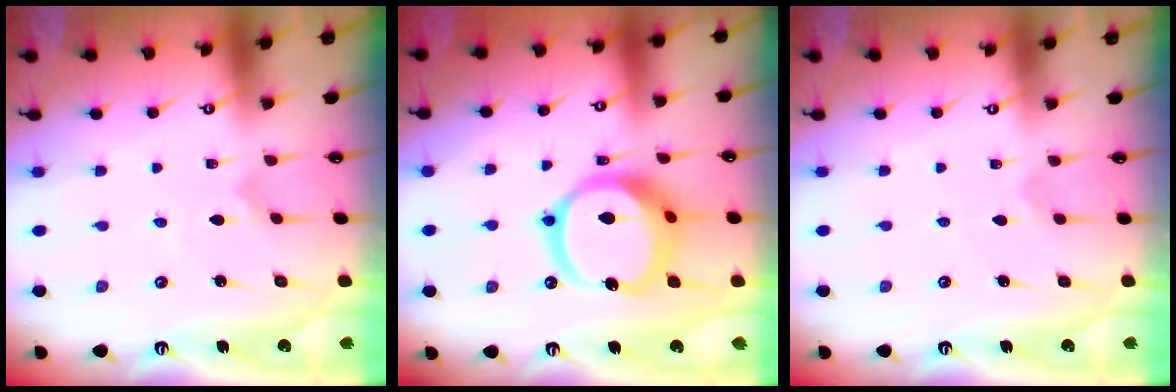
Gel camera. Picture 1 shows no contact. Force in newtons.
{"total": 16.3, "press": 16.2, "slide": 1.8}
{"total": 1.2, "press": 1.2, "slide": 0.1}